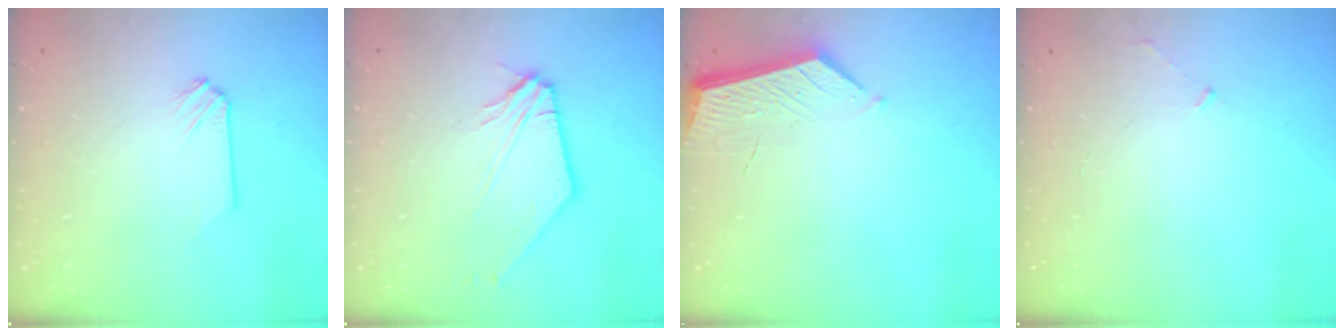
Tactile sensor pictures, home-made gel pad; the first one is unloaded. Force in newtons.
{"total": 7.9, "press": 7.8, "slide": 1.3}
{"total": 3.8, "press": 3.8, "slide": 0.4}
{"total": 2.5, "press": 2.4, "slide": 0.6}